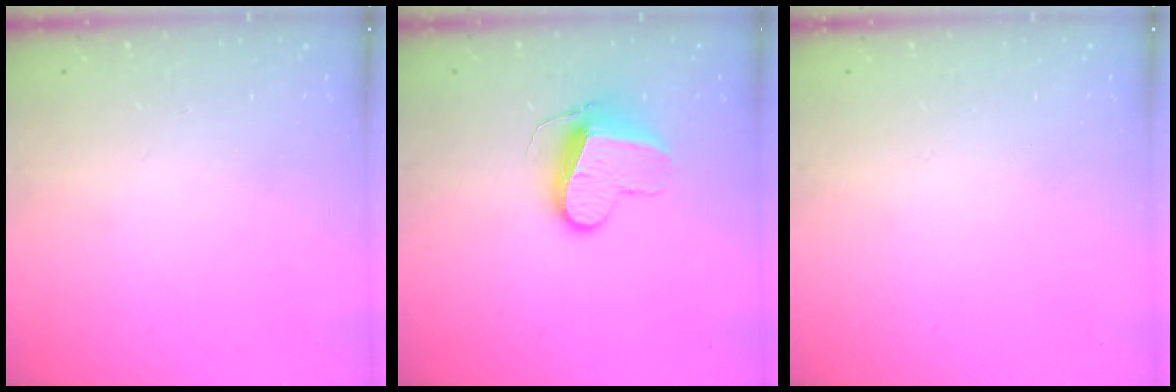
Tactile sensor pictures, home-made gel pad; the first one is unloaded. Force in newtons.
{"total": 10.6, "press": 10.6, "slide": 0.9}
{"total": 0.0}